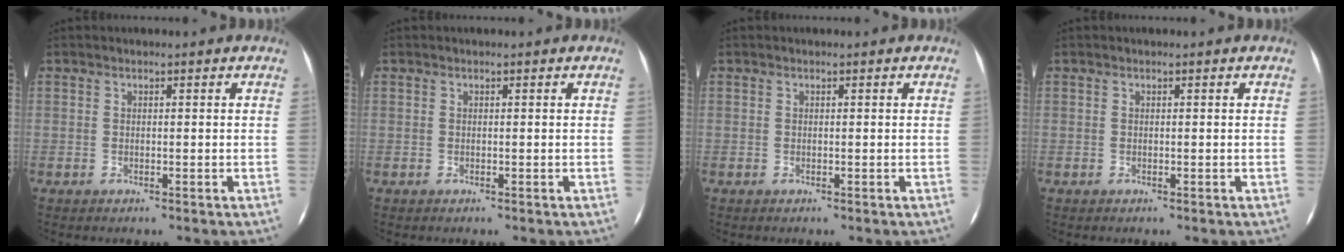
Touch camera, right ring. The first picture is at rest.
{"total": 0.0}
{"total": 0.0}
{"total": 0.0}